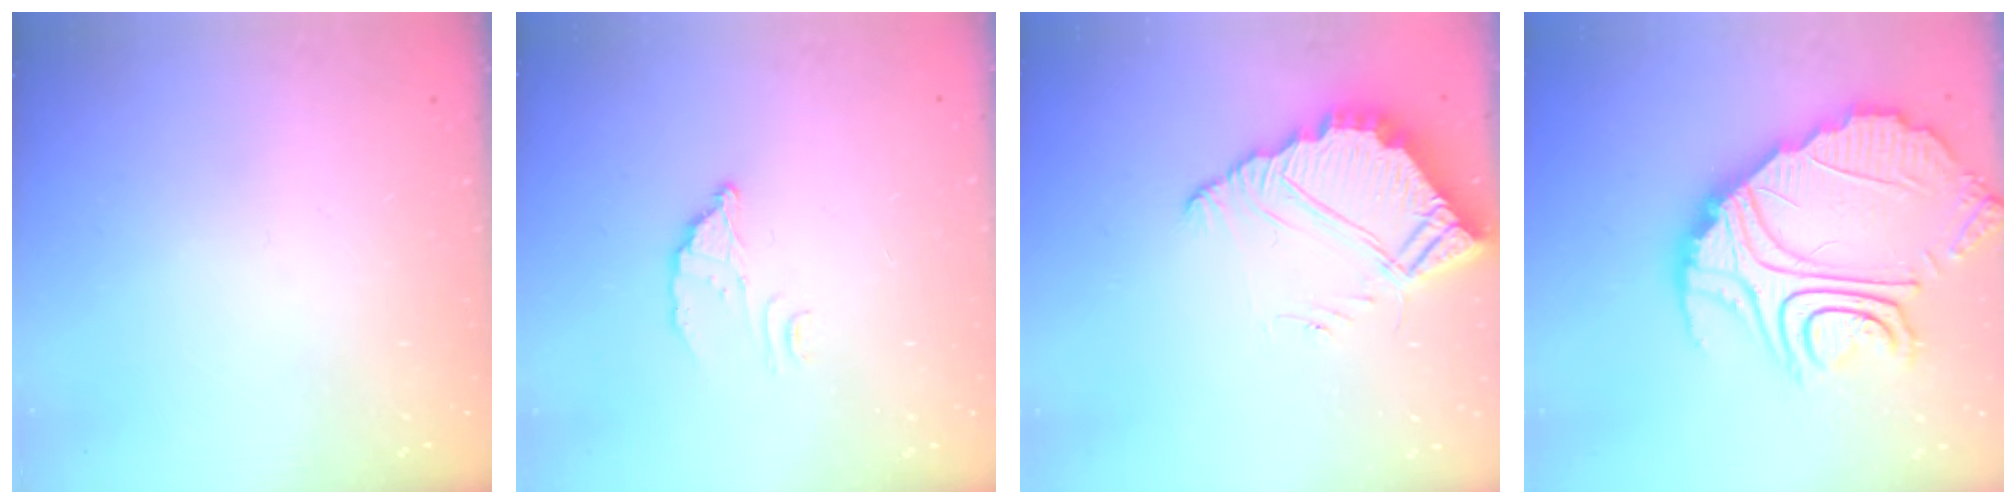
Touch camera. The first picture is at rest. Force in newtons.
{"total": 2.8, "press": 2.8, "slide": 0.2}
{"total": 7.2, "press": 7.2, "slide": 0.5}
{"total": 21.8, "press": 21.7, "slide": 2.2}